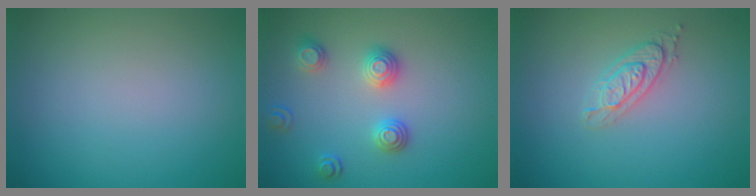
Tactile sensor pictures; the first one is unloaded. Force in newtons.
{"total": 2.7, "press": 2.6, "slide": 0.9}
{"total": 2.1, "press": 2.1, "slide": 0.3}